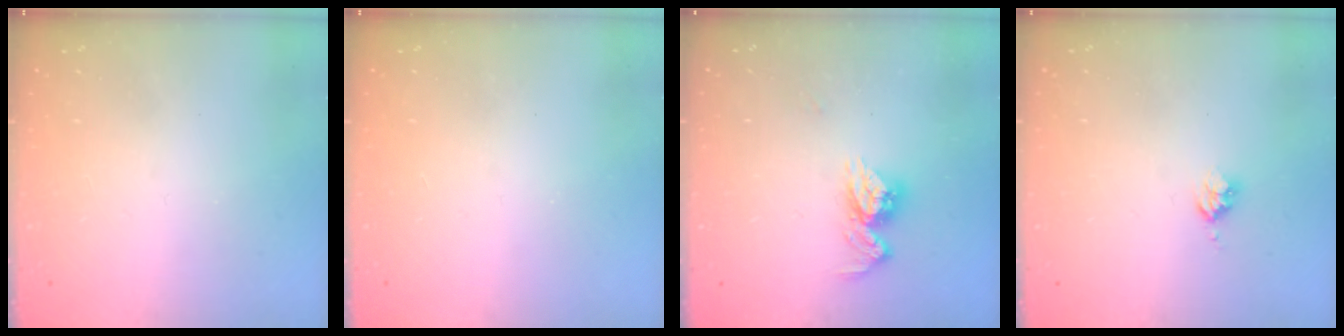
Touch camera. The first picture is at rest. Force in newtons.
{"total": 1.1, "press": 1.1, "slide": 0.1}
{"total": 10.0, "press": 10.0, "slide": 0.8}
{"total": 2.5, "press": 2.5, "slide": 0.3}